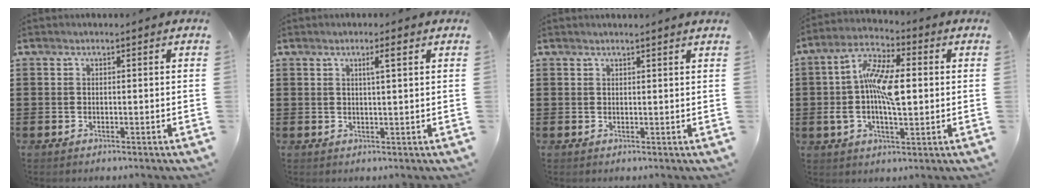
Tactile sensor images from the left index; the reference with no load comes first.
{"total": 2.6, "force": [1.2, 0.2, 2.3], "torque": [-0.039, -0.001, 0.016]}
{"total": 1.1, "force": [1.0, -0.2, 0.4], "torque": [-0.007, -0.004, 0.020]}
{"total": 10.4, "force": [0.0, 4.2, 9.5], "torque": [-0.198, 0.007, -0.006]}